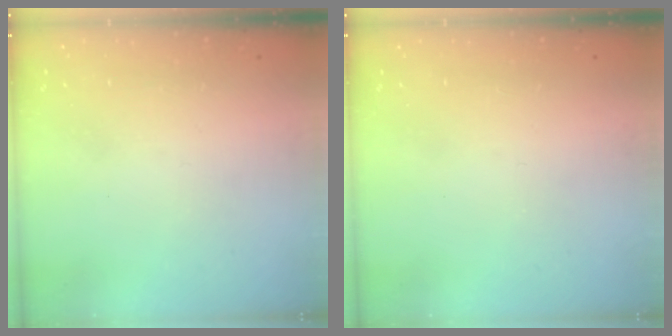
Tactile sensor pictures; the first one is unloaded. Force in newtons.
{"total": 0.0}